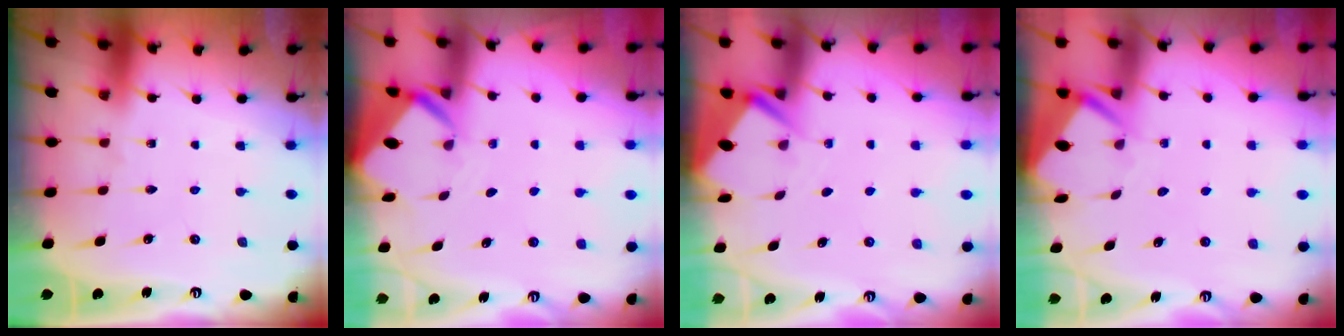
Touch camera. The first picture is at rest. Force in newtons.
{"total": 3.0, "press": 3.0, "slide": 0.1}
{"total": 2.8, "press": 2.8, "slide": 0.4}
{"total": 3.4, "press": 3.4, "slide": 0.3}